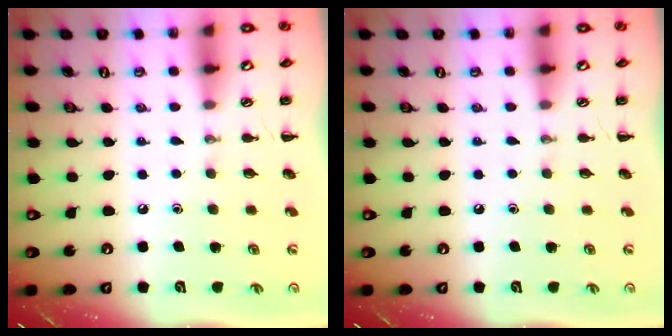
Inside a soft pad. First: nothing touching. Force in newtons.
{"total": 0.0}